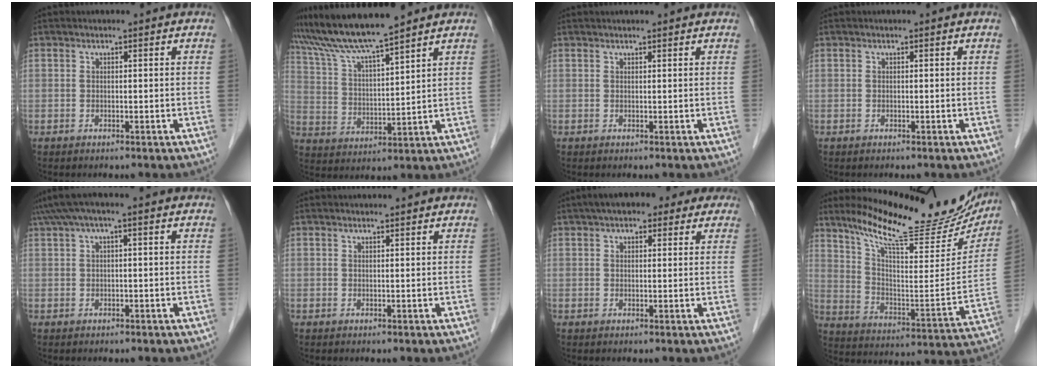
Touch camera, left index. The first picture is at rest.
{"total": 10.7, "force": [9.6, -0.7, 4.7], "torque": [-0.098, 0.014, 0.183]}
{"total": 2.6, "force": [2.5, 0.3, 0.7], "torque": [-0.010, 0.024, 0.031]}
{"total": 0.0}
{"total": 3.5, "force": [1.4, 0.5, 3.2], "torque": [-0.068, 0.032, 0.028]}
{"total": 1.0, "force": [1.0, 0.0, 0.2], "torque": [-0.010, 0.009, 0.016]}
{"total": 8.9, "force": [6.4, 3.8, 4.8], "torque": [-0.057, 0.037, 0.082]}
{"total": 24.0, "force": [20.7, 4.9, 11.2], "torque": [-0.177, -0.035, 0.292]}